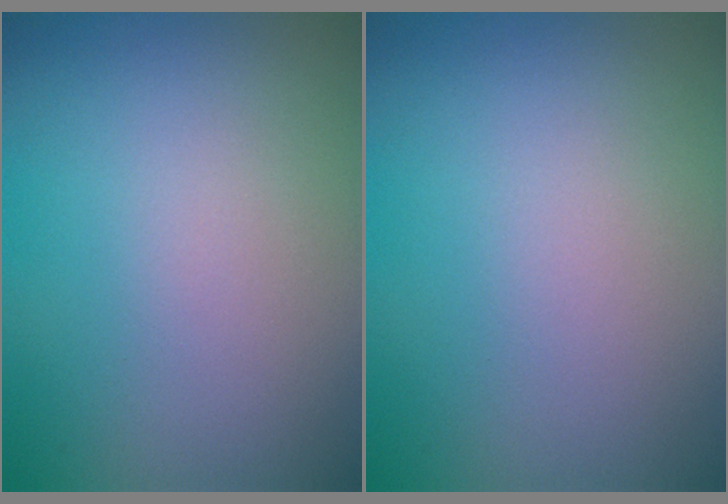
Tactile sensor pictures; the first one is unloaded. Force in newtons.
{"total": 0.0}